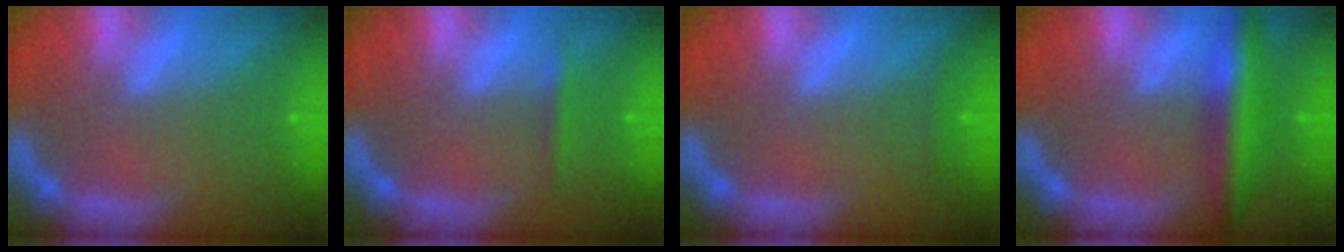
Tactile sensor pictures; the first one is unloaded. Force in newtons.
{"total": 1.4}
{"total": 0.9}
{"total": 6.0}